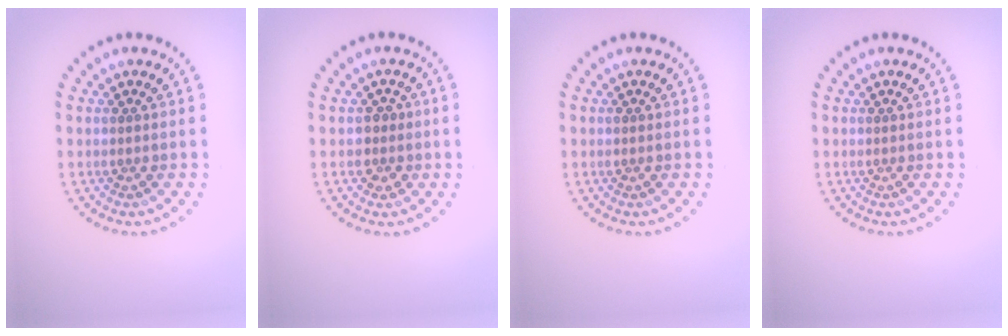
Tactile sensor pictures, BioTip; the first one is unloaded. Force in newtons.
{"total": 1.7, "press": 1.5, "slide": 0.9}
{"total": 0.6, "press": 0.6, "slide": 0.1}
{"total": 0.0}